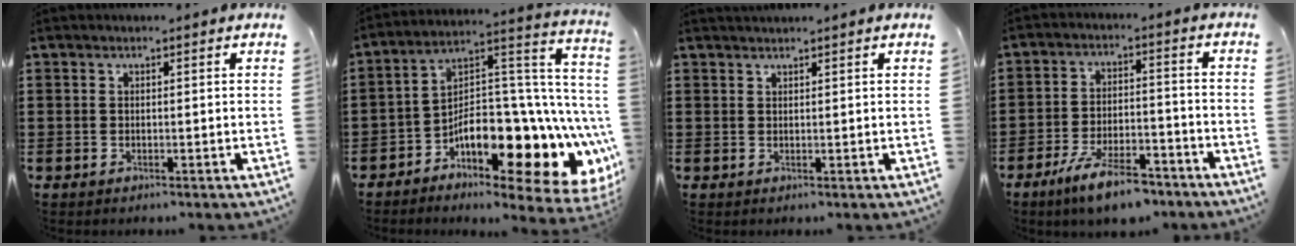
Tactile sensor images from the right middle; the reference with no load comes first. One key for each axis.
{"total": 12.8, "fx": -6.1, "fy": 5.2, "fz": 10.0, "tx": -0.164, "ty": -0.031, "tz": -0.111}
{"total": 1.0, "fx": 1.0, "fy": -0.1, "fz": -0.1, "tx": 0.000, "ty": 0.000, "tz": 0.018}
{"total": 8.4, "fx": -6.7, "fy": 1.8, "fz": 4.6, "tx": -0.095, "ty": 0.007, "tz": -0.126}